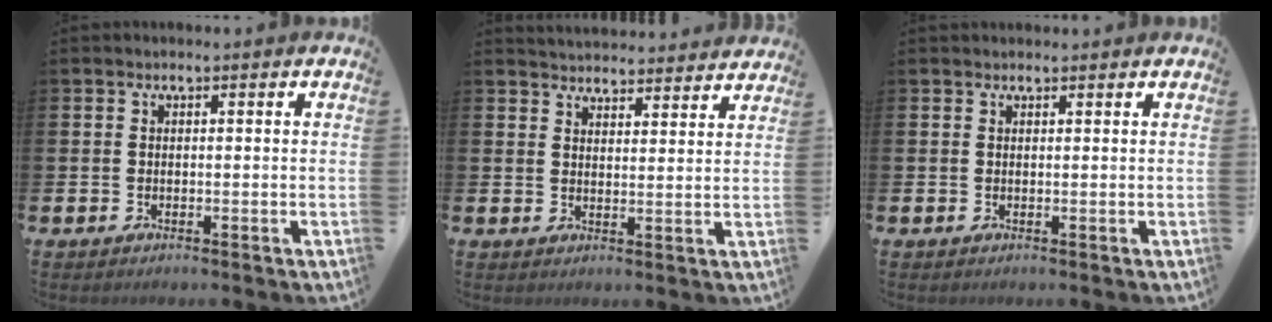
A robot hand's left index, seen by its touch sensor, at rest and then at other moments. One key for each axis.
{"total": 4.3, "fx": 4.3, "fy": 0.4, "fz": -0.3, "tx": -0.004, "ty": -0.030, "tz": 0.077}
{"total": 0.5, "fx": 0.5, "fy": 0.1, "fz": 0.0, "tx": 0.011, "ty": -0.004, "tz": 0.007}